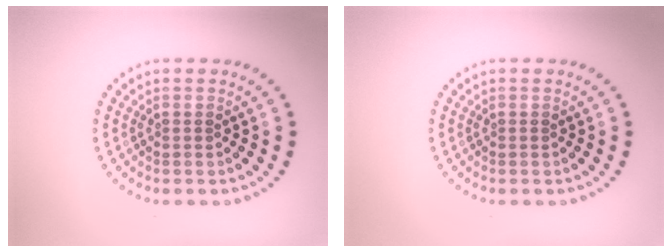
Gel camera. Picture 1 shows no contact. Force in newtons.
{"total": 0.0}